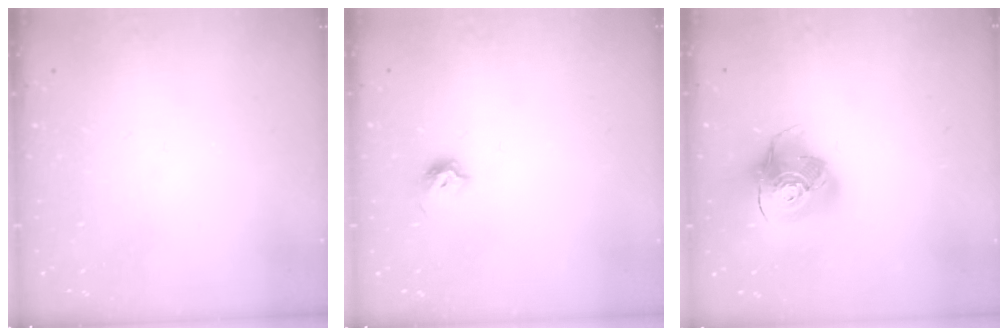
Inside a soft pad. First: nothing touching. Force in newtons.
{"total": 6.8, "press": 6.8, "slide": 1.0}
{"total": 14.5, "press": 14.4, "slide": 1.9}